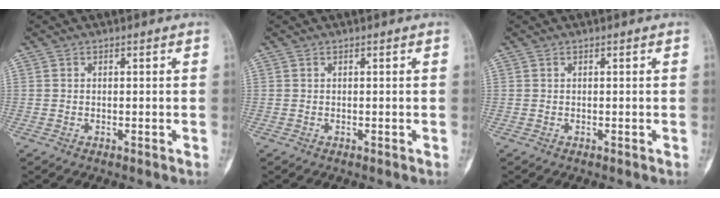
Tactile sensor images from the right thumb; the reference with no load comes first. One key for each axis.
{"total": 0.0}
{"total": 0.0}